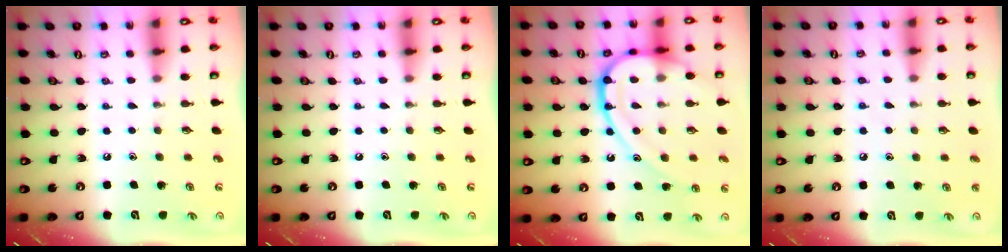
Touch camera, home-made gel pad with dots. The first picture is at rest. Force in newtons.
{"total": 0.0}
{"total": 19.8, "press": 19.7, "slide": 2.0}
{"total": 4.4, "press": 4.3, "slide": 0.5}